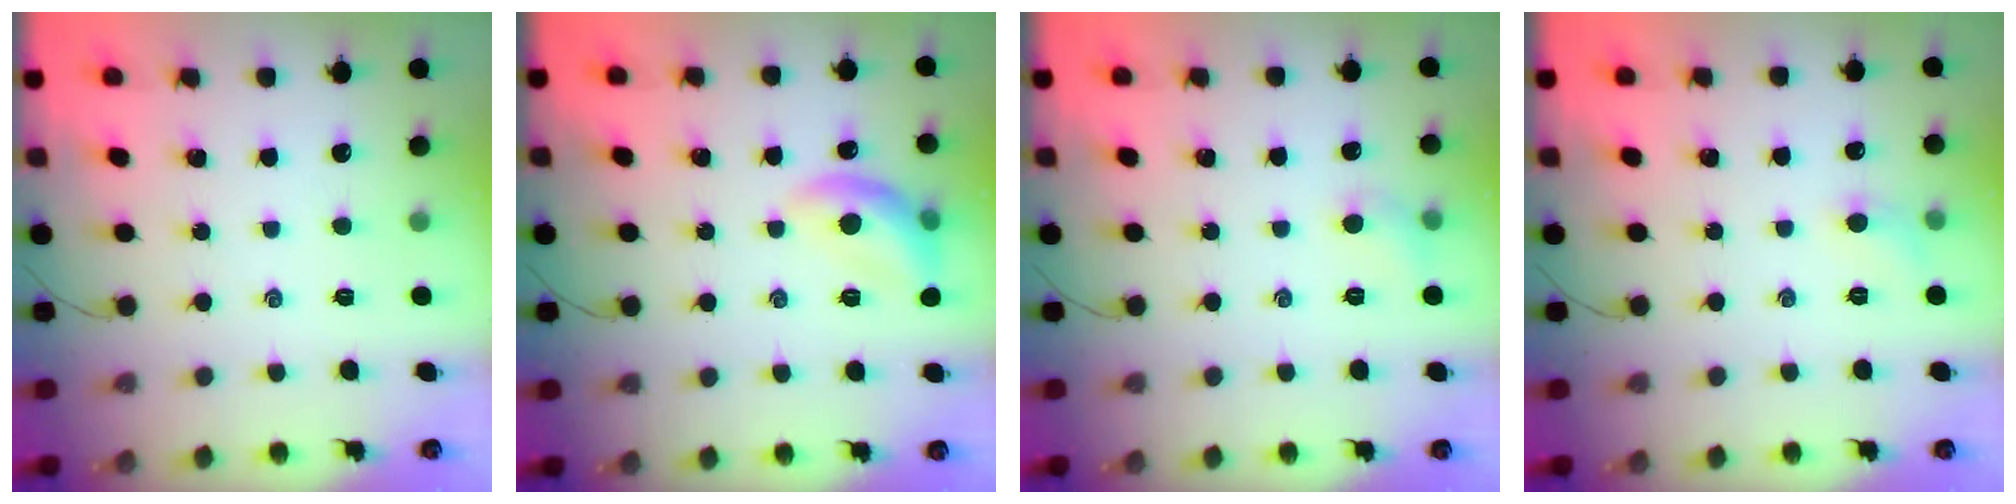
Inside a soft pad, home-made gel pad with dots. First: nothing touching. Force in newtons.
{"total": 11.6, "press": 11.6, "slide": 0.7}
{"total": 5.1, "press": 4.9, "slide": 1.3}
{"total": 5.3, "press": 5.0, "slide": 1.8}